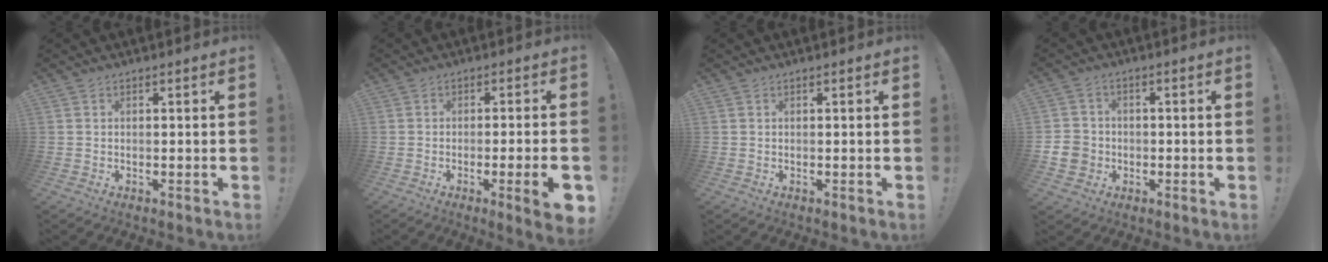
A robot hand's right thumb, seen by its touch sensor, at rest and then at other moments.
{"total": 8.0, "force": [-2.7, 0.4, 7.6], "torque": [-0.113, 0.003, -0.041]}
{"total": 0.0}
{"total": 6.8, "force": [-1.7, 6.0, 2.7], "torque": [-0.055, 0.018, -0.029]}